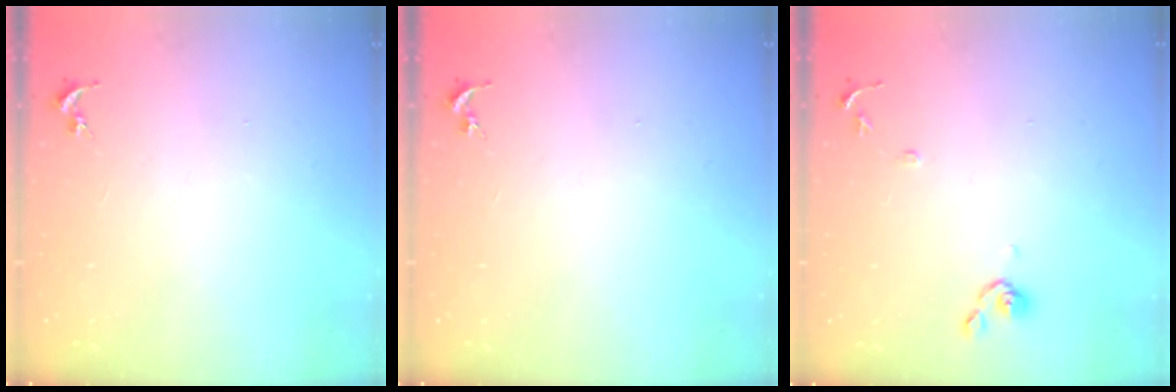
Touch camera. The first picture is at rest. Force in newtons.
{"total": 0.0}
{"total": 8.6, "press": 8.6, "slide": 0.7}